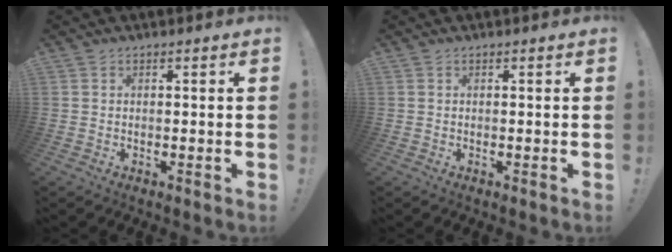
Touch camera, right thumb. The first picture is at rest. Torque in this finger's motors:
{"motor_torque": [-0.03, -0.11, 0.05, 0.06, 0.00]}